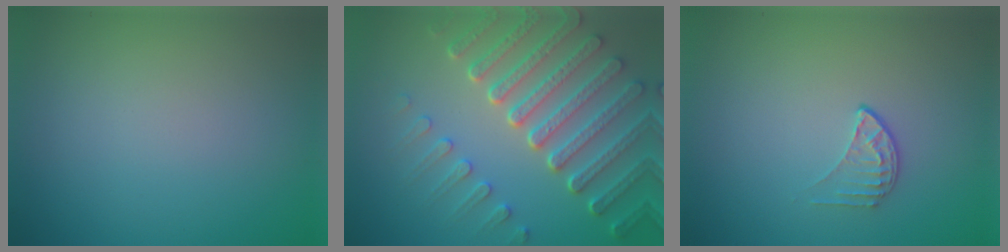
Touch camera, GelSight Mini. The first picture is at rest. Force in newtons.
{"total": 7.6, "press": 5.7, "slide": 5.0}
{"total": 1.4, "press": 0.9, "slide": 1.1}